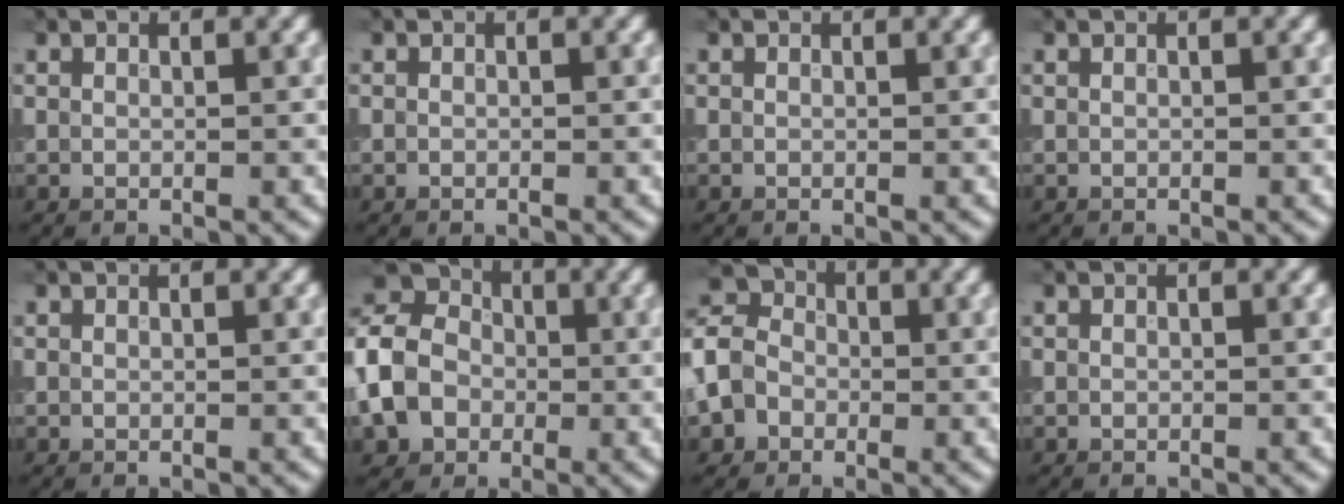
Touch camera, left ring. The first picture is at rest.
{"total": 0.0}
{"total": 0.0}
{"total": 0.0}
{"total": 0.0}
{"total": 9.3, "force": [-2.1, 7.5, 5.0], "torque": [-0.102, -0.001, -0.055]}
{"total": 6.1, "force": [-1.7, 5.1, 2.9], "torque": [-0.060, 0.004, -0.045]}
{"total": 0.0}